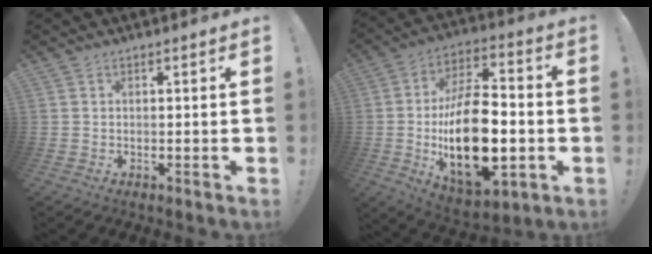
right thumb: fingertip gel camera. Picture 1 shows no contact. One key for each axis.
{"total": 25.6, "fx": -4.1, "fy": 13.6, "fz": 21.3, "tx": -0.380, "ty": 0.014, "tz": -0.057}